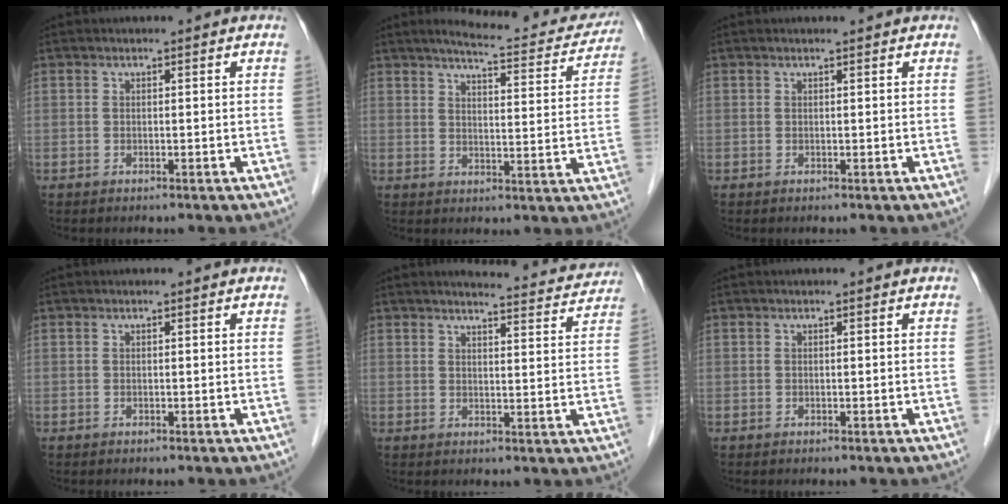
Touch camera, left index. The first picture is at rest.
{"total": 13.7, "force": [12.5, 2.4, 5.2], "torque": [-0.058, -0.013, 0.147]}
{"total": 0.7, "force": [0.7, 0.0, 0.2], "torque": [-0.010, 0.007, 0.012]}
{"total": 0.0}
{"total": 10.2, "force": [10.0, 0.7, 1.9], "torque": [-0.018, -0.014, 0.107]}
{"total": 0.0}